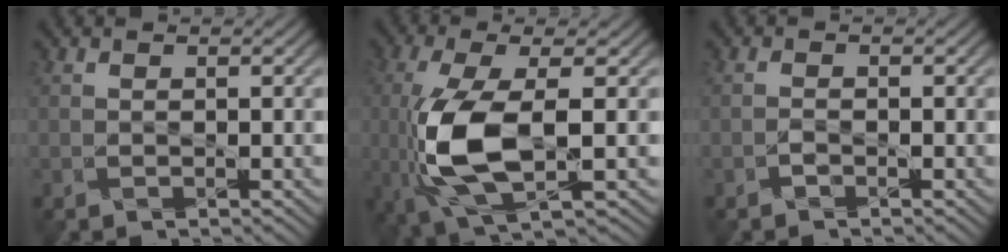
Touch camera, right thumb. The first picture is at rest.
{"total": 10.0, "force": [-1.5, 3.5, 9.3], "torque": [-0.213, -0.006, -0.031]}
{"total": 0.6, "force": [-0.6, 0.1, 0.1], "torque": [-0.002, 0.002, -0.016]}